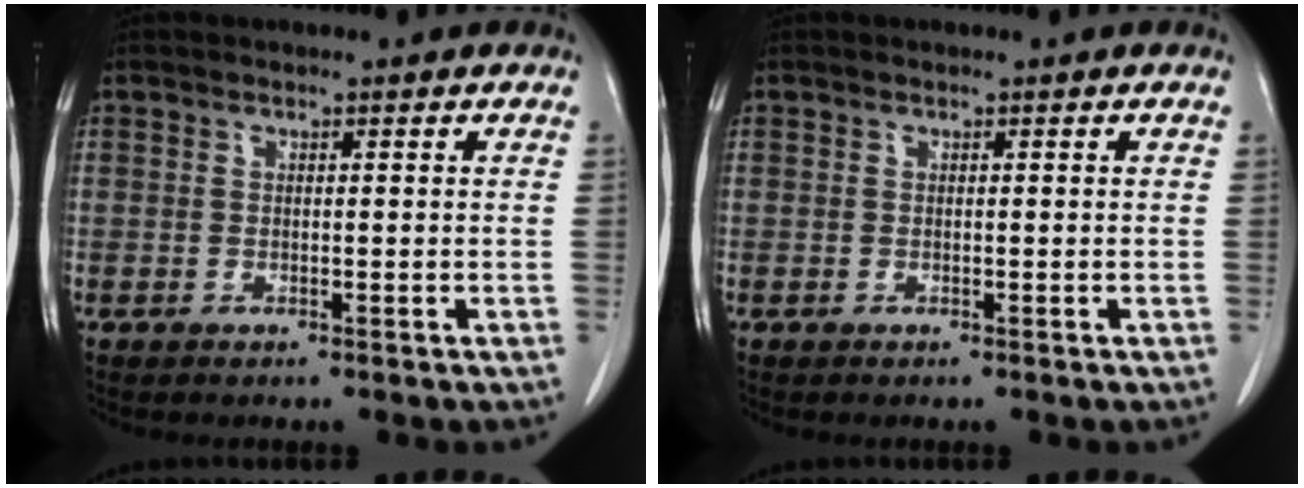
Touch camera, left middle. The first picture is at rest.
{"total": 0.0}